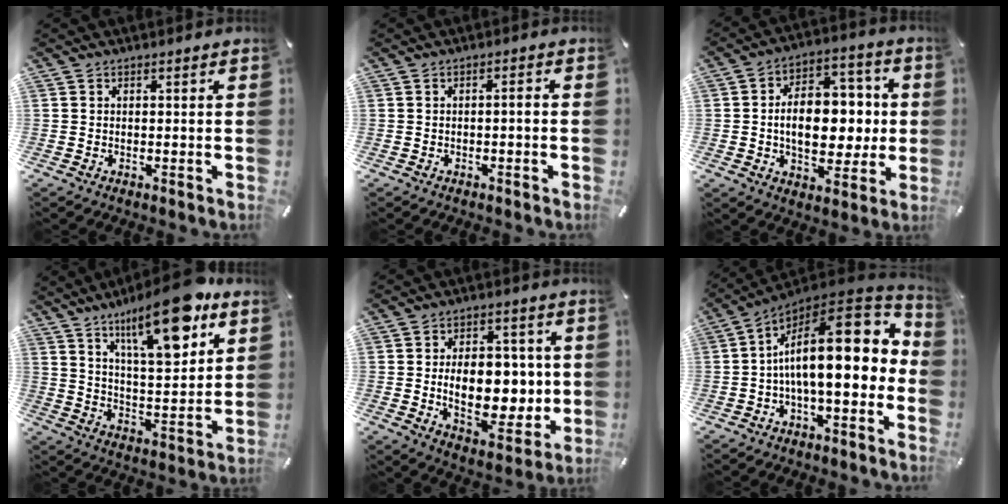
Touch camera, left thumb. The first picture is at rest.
{"total": 1.5, "force": [-0.6, 0.3, 1.4], "torque": [-0.025, 0.002, -0.012]}
{"total": 15.4, "force": [-0.2, 10.7, 11.0], "torque": [-0.168, 0.007, 0.002]}
{"total": 18.0, "force": [11.4, 6.0, 12.6], "torque": [-0.194, -0.057, 0.183]}
{"total": 15.3, "force": [0.0, 9.7, 11.9], "torque": [-0.173, -0.005, 0.005]}
{"total": 20.7, "force": [1.9, 7.8, 19.1], "torque": [-0.320, -0.034, 0.027]}